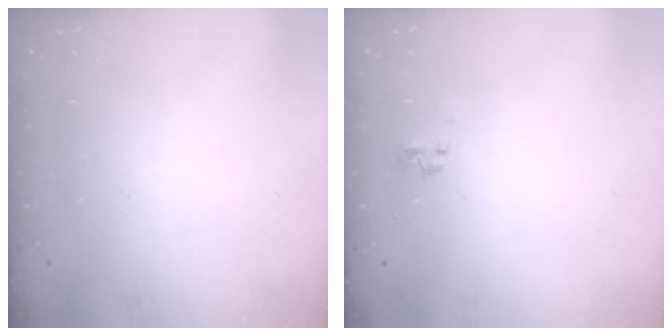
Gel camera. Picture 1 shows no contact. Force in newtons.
{"total": 0.0}